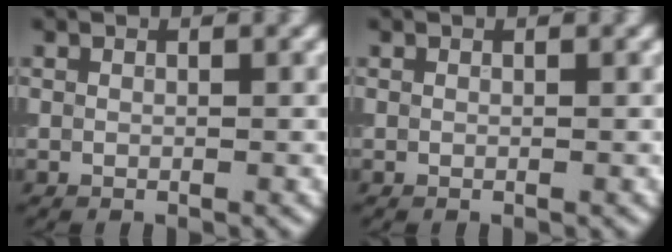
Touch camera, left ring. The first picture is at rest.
{"total": 0.0}